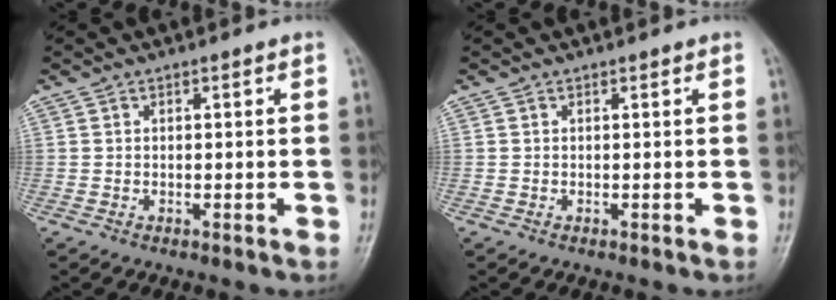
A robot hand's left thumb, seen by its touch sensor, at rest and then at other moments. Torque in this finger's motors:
{"motor_torque": [0.00, 0.00, -0.07, -0.07, 0.00]}